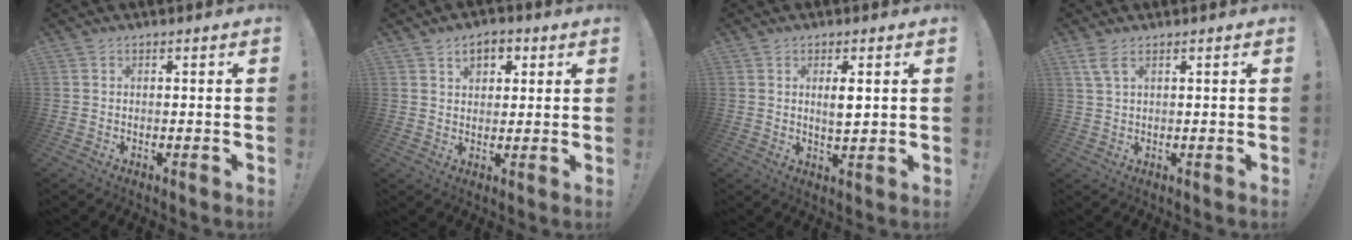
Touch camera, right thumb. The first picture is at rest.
{"total": 5.9, "force": [2.6, 4.1, 3.3], "torque": [-0.034, -0.005, 0.044]}
{"total": 4.0, "force": [1.1, 1.2, 3.6], "torque": [-0.052, -0.011, 0.014]}
{"total": 3.7, "force": [2.1, 1.1, 2.9], "torque": [-0.062, -0.001, 0.039]}